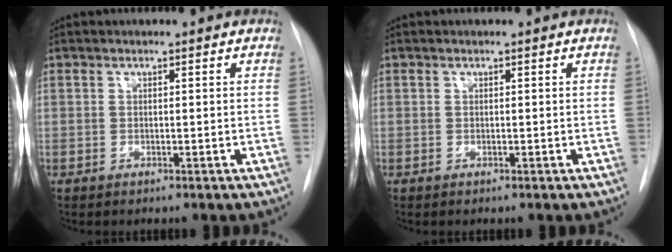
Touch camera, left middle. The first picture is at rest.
{"total": 0.0}